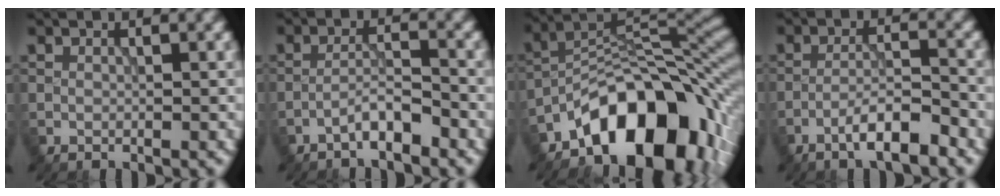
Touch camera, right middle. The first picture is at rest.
{"total": 2.7, "force": [-2.0, 0.4, 1.8], "torque": [-0.029, 0.012, -0.043]}
{"total": 12.4, "force": [-7.3, 6.0, 8.1], "torque": [-0.102, 0.006, -0.136]}
{"total": 4.5, "force": [-3.0, 0.7, 3.3], "torque": [-0.058, 0.008, -0.059]}